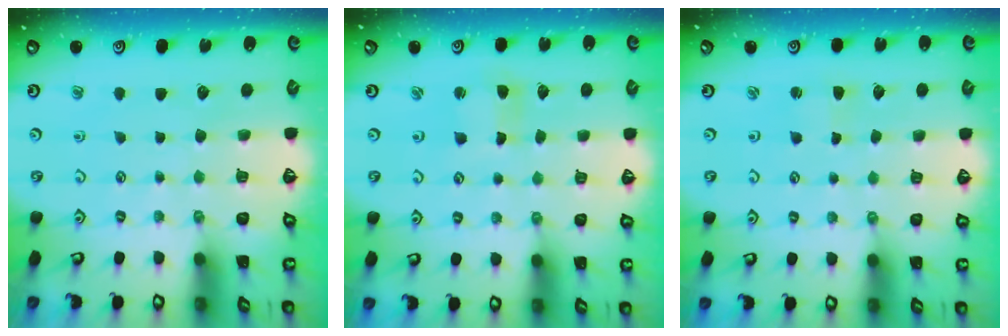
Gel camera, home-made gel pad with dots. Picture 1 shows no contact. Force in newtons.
{"total": 2.5, "press": 2.5, "slide": 0.3}
{"total": 1.6, "press": 1.6, "slide": 0.3}